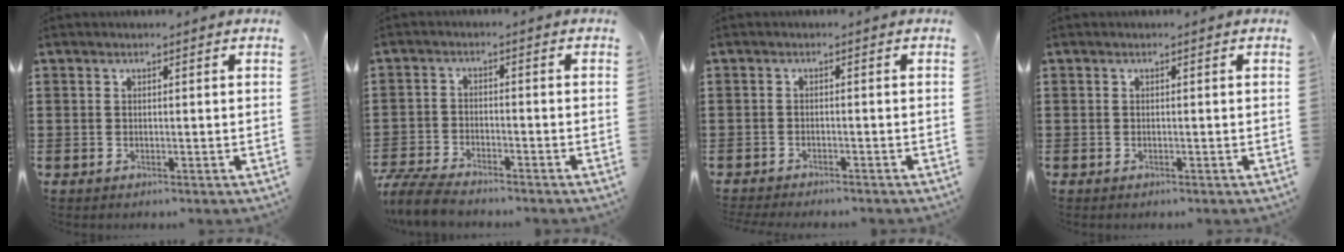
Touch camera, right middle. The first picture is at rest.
{"total": 5.4, "force": [-5.0, 0.7, 1.7], "torque": [-0.052, -0.004, -0.105]}
{"total": 1.4, "force": [-1.4, 0.1, 0.0], "torque": [-0.004, 0.001, -0.030]}
{"total": 0.0}